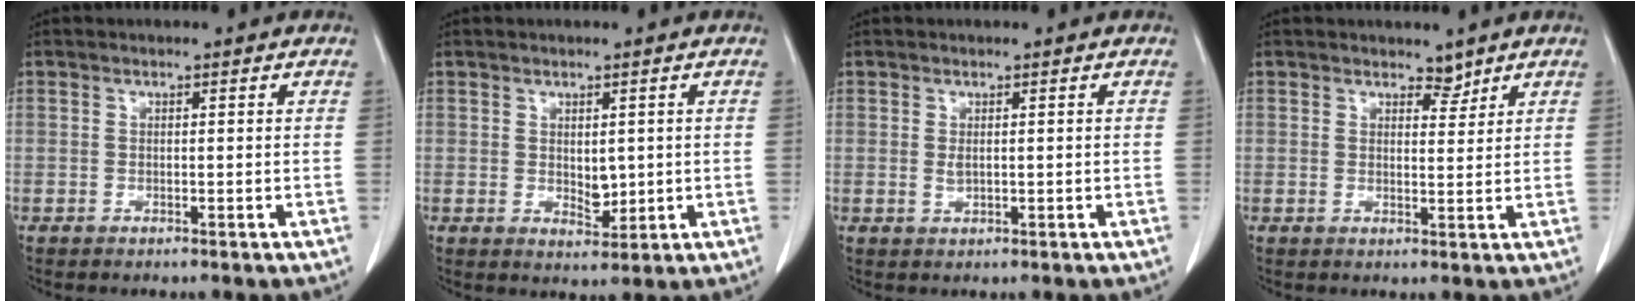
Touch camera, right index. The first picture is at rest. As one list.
[{"total": 3.3, "force": [0.2, 1.9, 2.7], "torque": [-0.041, -0.004, 0.013]}, {"total": 1.4, "force": [0.1, 0.7, 1.2], "torque": [-0.024, -0.001, 0.007]}, {"total": 2.3, "force": [2.0, 1.1, 0.5], "torque": [-0.005, -0.002, 0.030]}]